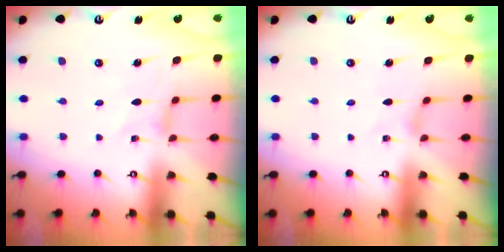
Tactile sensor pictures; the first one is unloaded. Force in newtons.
{"total": 0.0}